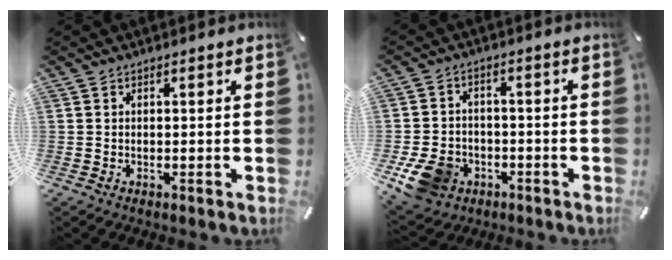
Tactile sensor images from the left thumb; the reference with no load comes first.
{"total": 10.1, "force": [-4.4, 7.9, 4.5], "torque": [-0.096, 0.030, -0.078]}